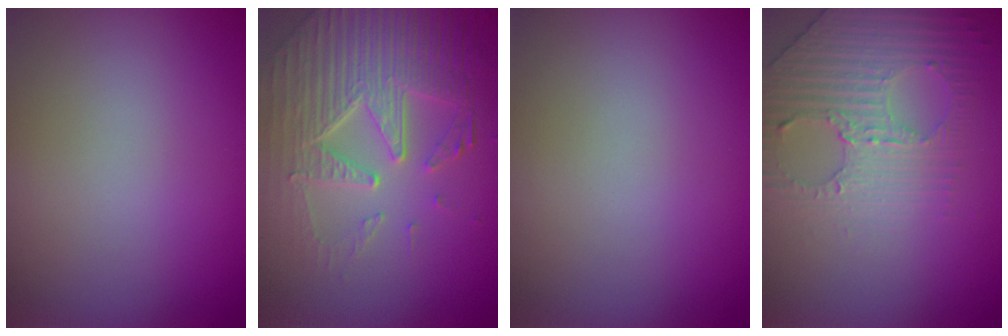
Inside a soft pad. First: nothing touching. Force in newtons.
{"total": 8.0, "press": 5.6, "slide": 5.7}
{"total": 0.0}
{"total": 4.0, "press": 3.5, "slide": 1.9}